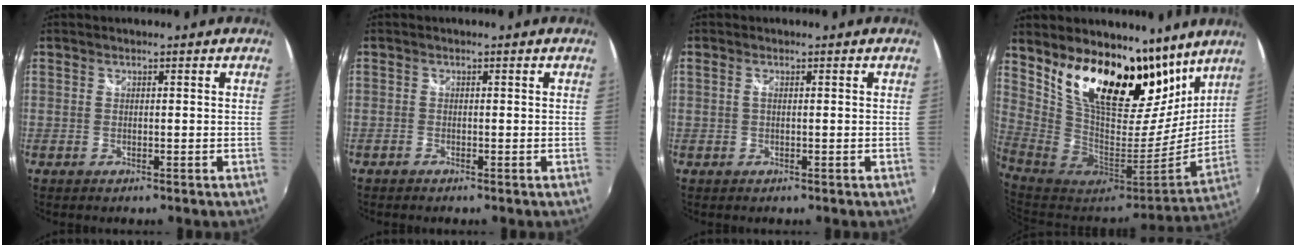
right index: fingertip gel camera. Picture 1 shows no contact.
{"total": 0.8, "force": [-0.7, 0.4, 0.1], "torque": [-0.005, -0.002, -0.016]}
{"total": 0.8, "force": [0.1, 0.1, 0.8], "torque": [-0.015, 0.002, -0.001]}
{"total": 22.2, "force": [14.2, 9.8, 13.9], "torque": [-0.239, 0.005, 0.260]}